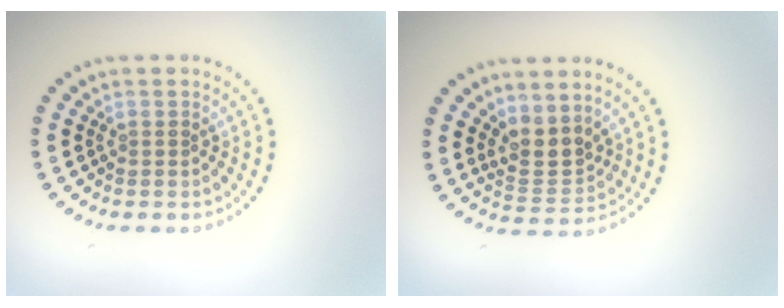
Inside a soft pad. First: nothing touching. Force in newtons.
{"total": 2.9, "press": 2.4, "slide": 1.6}